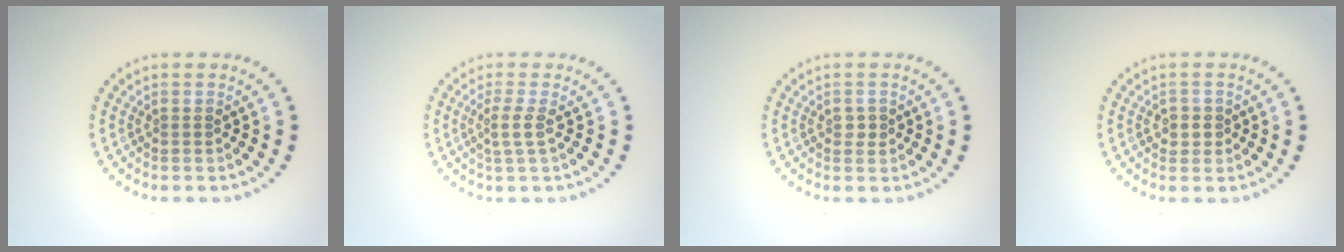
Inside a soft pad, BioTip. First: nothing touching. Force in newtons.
{"total": 1.6, "press": 1.2, "slide": 1.1}
{"total": 1.0, "press": 1.0, "slide": 0.1}
{"total": 1.5, "press": 1.4, "slide": 0.6}